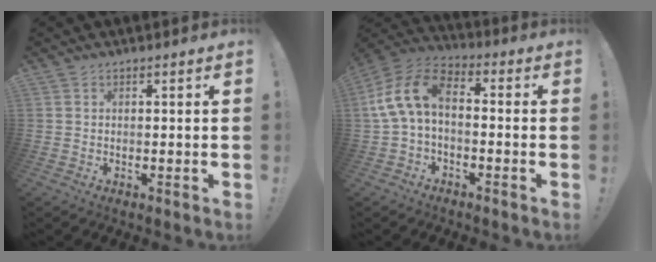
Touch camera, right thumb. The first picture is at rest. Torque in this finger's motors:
{"motor_torque": [0.33, 0.75, 0.38, -0.10, 0.36]}